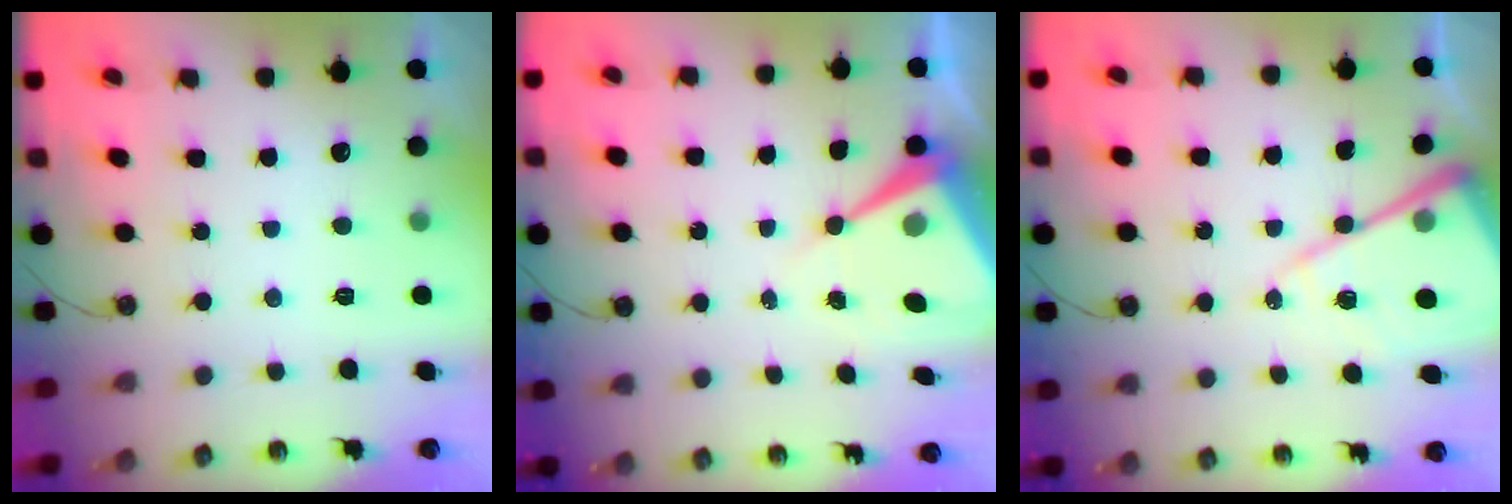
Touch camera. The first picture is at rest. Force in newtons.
{"total": 10.6, "press": 10.6, "slide": 0.6}
{"total": 15.5, "press": 15.4, "slide": 1.5}